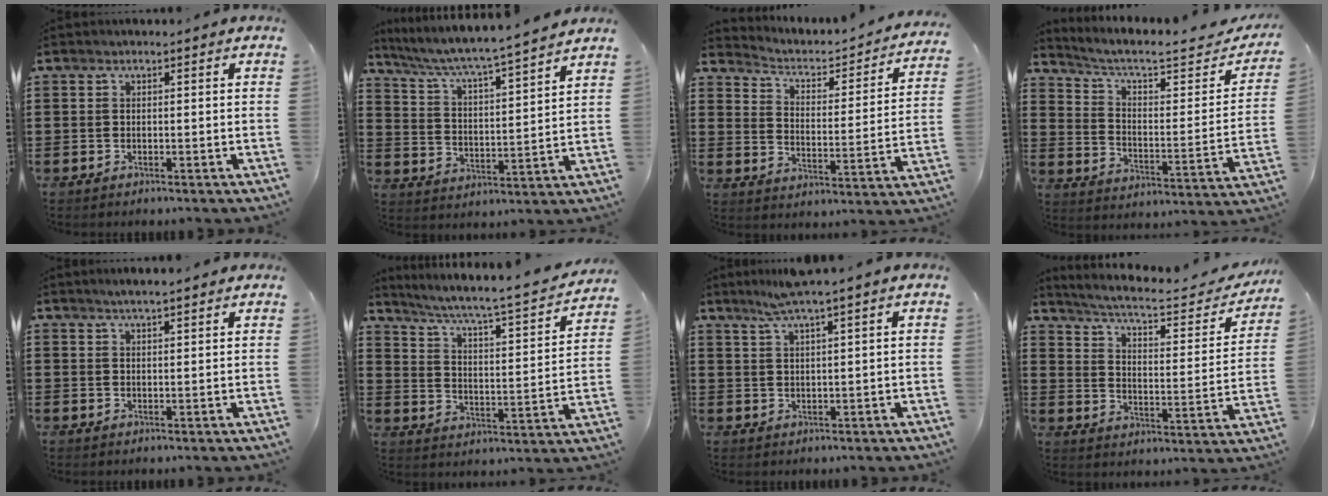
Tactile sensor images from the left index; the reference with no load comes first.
{"total": 5.0, "force": [4.5, -0.6, 2.2], "torque": [-0.064, -0.041, 0.066]}
{"total": 2.2, "force": [1.6, 1.2, 0.9], "torque": [-0.035, -0.017, 0.015]}
{"total": 5.4, "force": [4.2, 1.2, 3.2], "torque": [-0.085, -0.032, 0.064]}
{"total": 2.3, "force": [2.1, 0.1, 0.9], "torque": [-0.022, 0.005, 0.039]}
{"total": 4.8, "force": [3.8, 0.2, 3.1], "torque": [-0.078, -0.037, 0.052]}
{"total": 4.5, "force": [3.5, -0.6, 2.8], "torque": [-0.062, -0.005, 0.061]}
{"total": 5.8, "force": [4.8, 0.8, 3.3], "torque": [-0.087, -0.033, 0.075]}